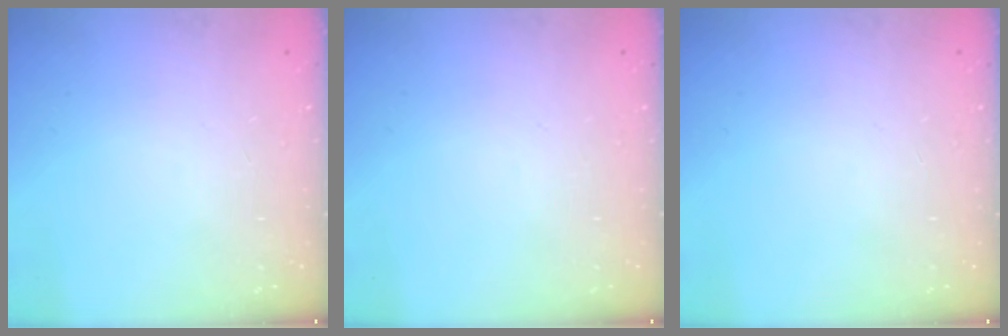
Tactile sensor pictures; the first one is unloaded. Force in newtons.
{"total": 0.0}
{"total": 0.0}